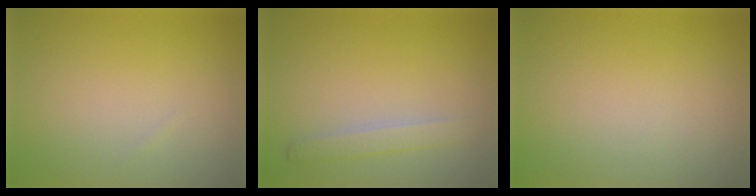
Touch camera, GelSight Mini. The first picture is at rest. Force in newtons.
{"total": 1.7, "press": 1.7, "slide": 0.0}
{"total": 0.0}